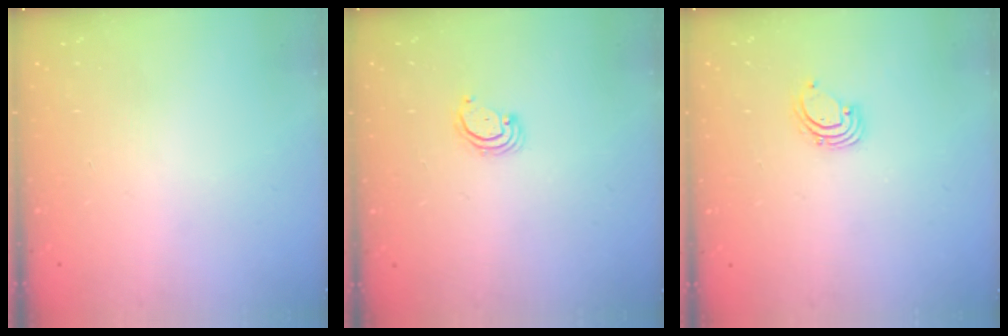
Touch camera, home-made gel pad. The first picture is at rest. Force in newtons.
{"total": 2.8, "press": 2.8, "slide": 0.2}
{"total": 1.6, "press": 1.6, "slide": 0.1}